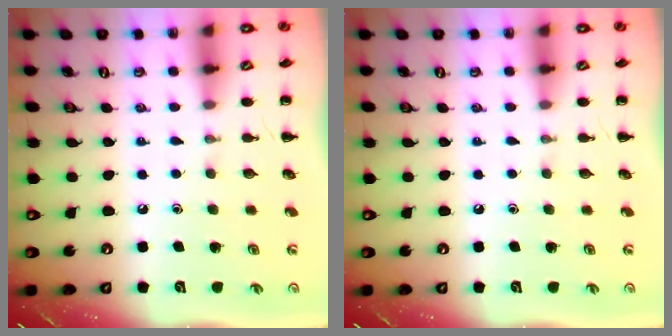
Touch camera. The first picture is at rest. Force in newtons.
{"total": 0.0}